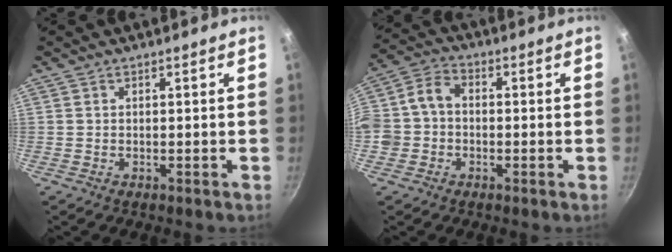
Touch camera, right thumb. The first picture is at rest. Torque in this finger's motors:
{"motor_torque": [-0.01, 0.62, 0.38, 0.09, 0.18]}